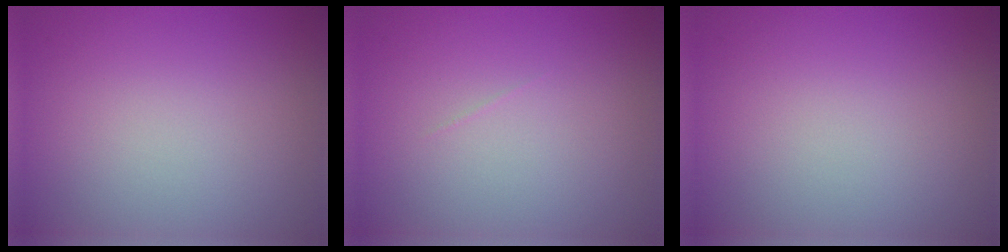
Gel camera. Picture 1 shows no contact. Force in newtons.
{"total": 0.0}
{"total": 0.0}